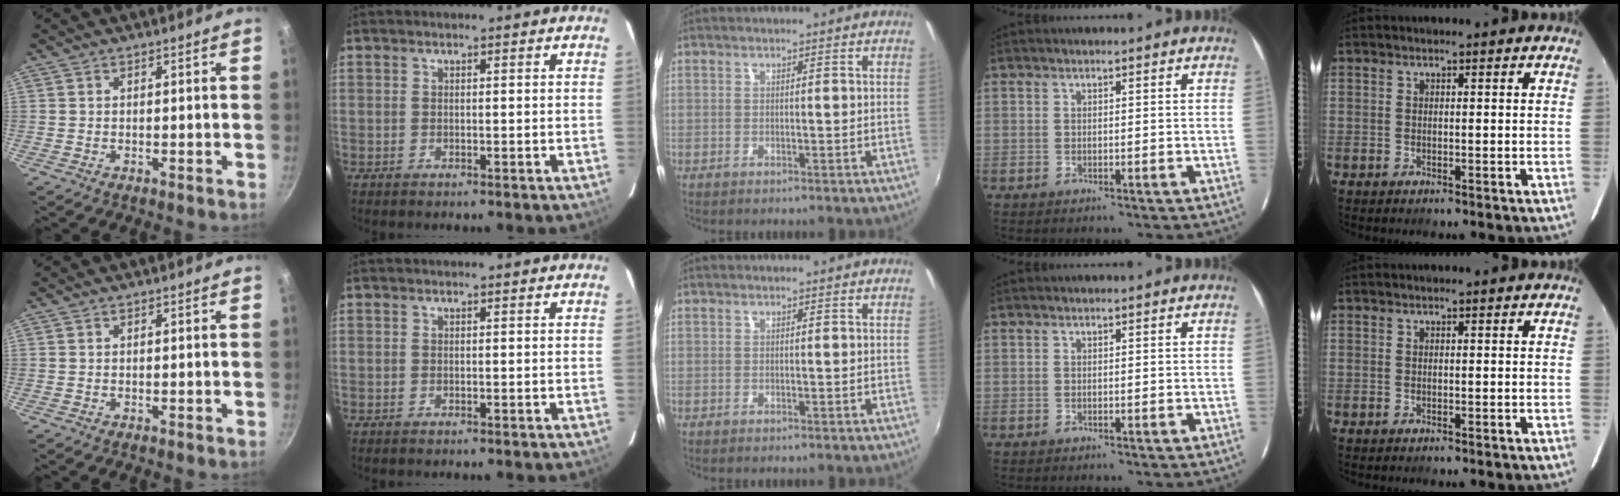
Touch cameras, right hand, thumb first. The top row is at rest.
{}